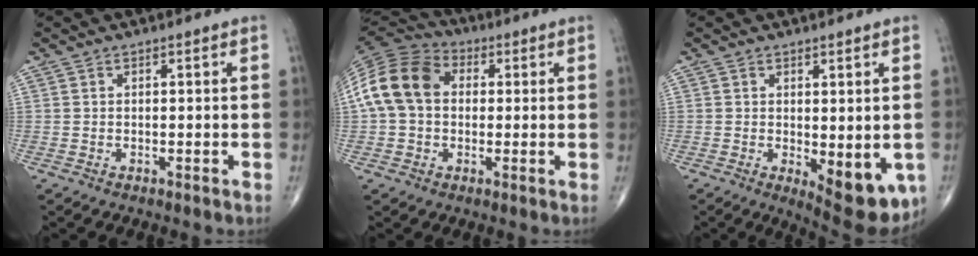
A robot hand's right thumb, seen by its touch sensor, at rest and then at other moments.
{"total": 13.9, "force": [1.5, 10.5, 9.0], "torque": [-0.167, 0.034, 0.017]}
{"total": 10.3, "force": [-2.4, 4.3, 9.0], "torque": [-0.095, -0.021, -0.020]}